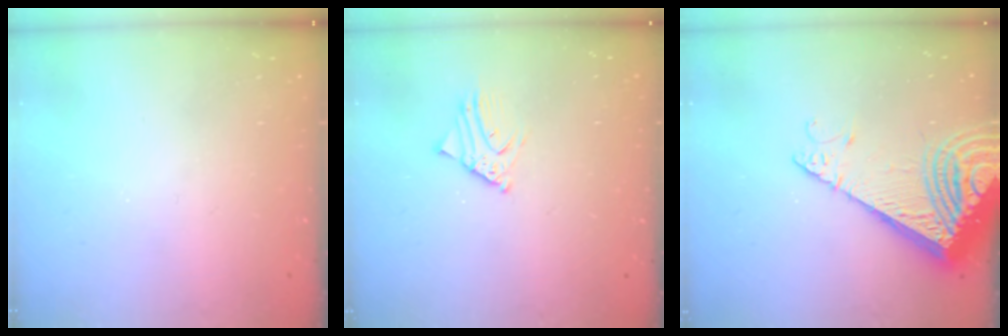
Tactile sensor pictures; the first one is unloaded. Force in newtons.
{"total": 3.5, "press": 3.5, "slide": 0.3}
{"total": 16.9, "press": 16.8, "slide": 1.9}